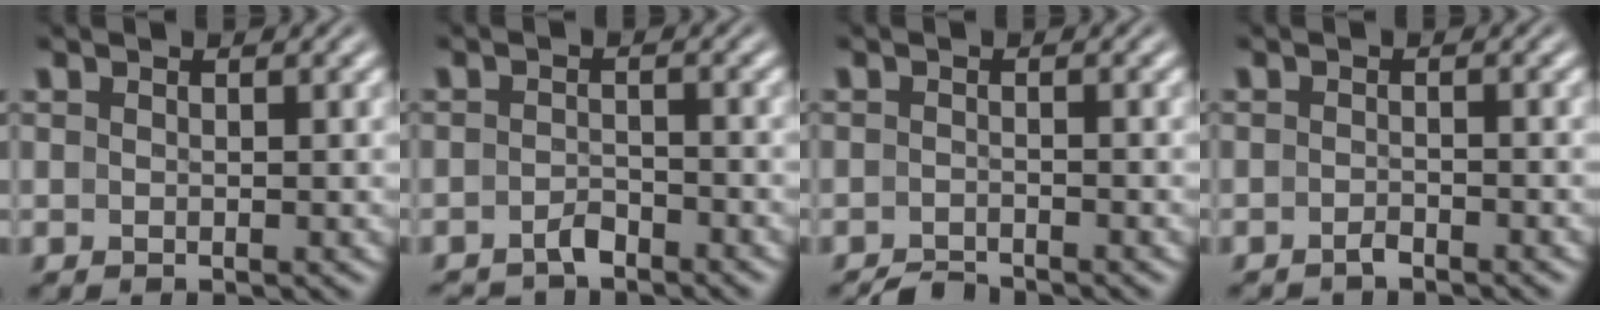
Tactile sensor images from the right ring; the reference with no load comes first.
{"total": 2.4, "force": [-2.4, 0.5, 0.2], "torque": [0.002, -0.006, -0.040]}
{"total": 2.3, "force": [-2.3, -0.1, 0.0], "torque": [0.000, -0.008, -0.038]}
{"total": 1.4, "force": [-1.3, -0.2, 0.1], "torque": [0.002, -0.002, -0.022]}